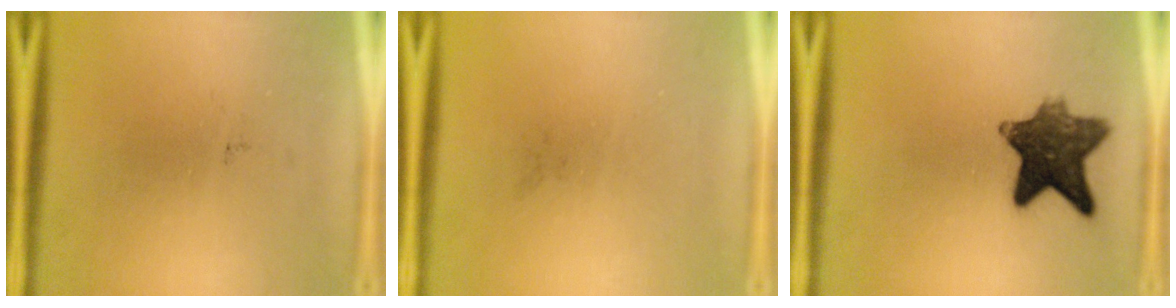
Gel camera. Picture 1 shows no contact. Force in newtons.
{"total": 0.0}
{"total": 10.4}